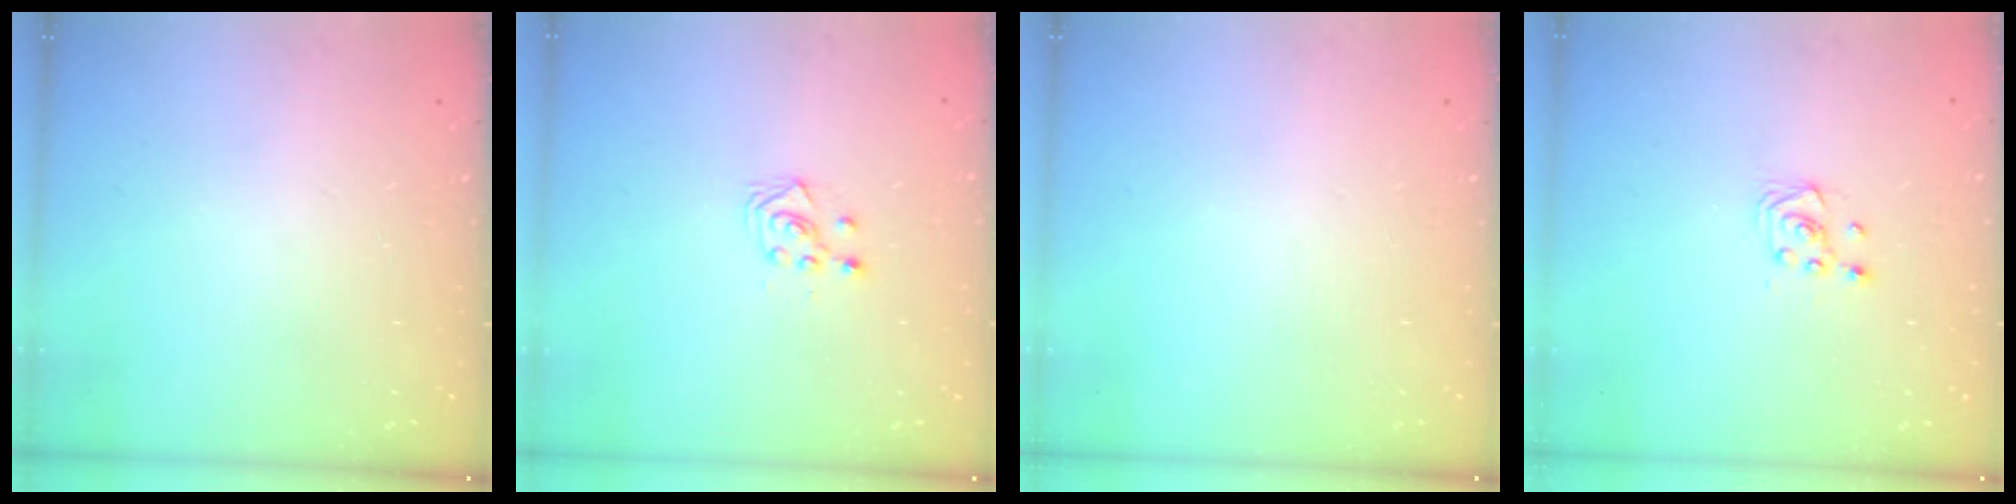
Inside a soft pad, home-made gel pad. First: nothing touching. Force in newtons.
{"total": 3.4, "press": 3.3, "slide": 0.9}
{"total": 0.0}
{"total": 2.6, "press": 2.4, "slide": 1.0}